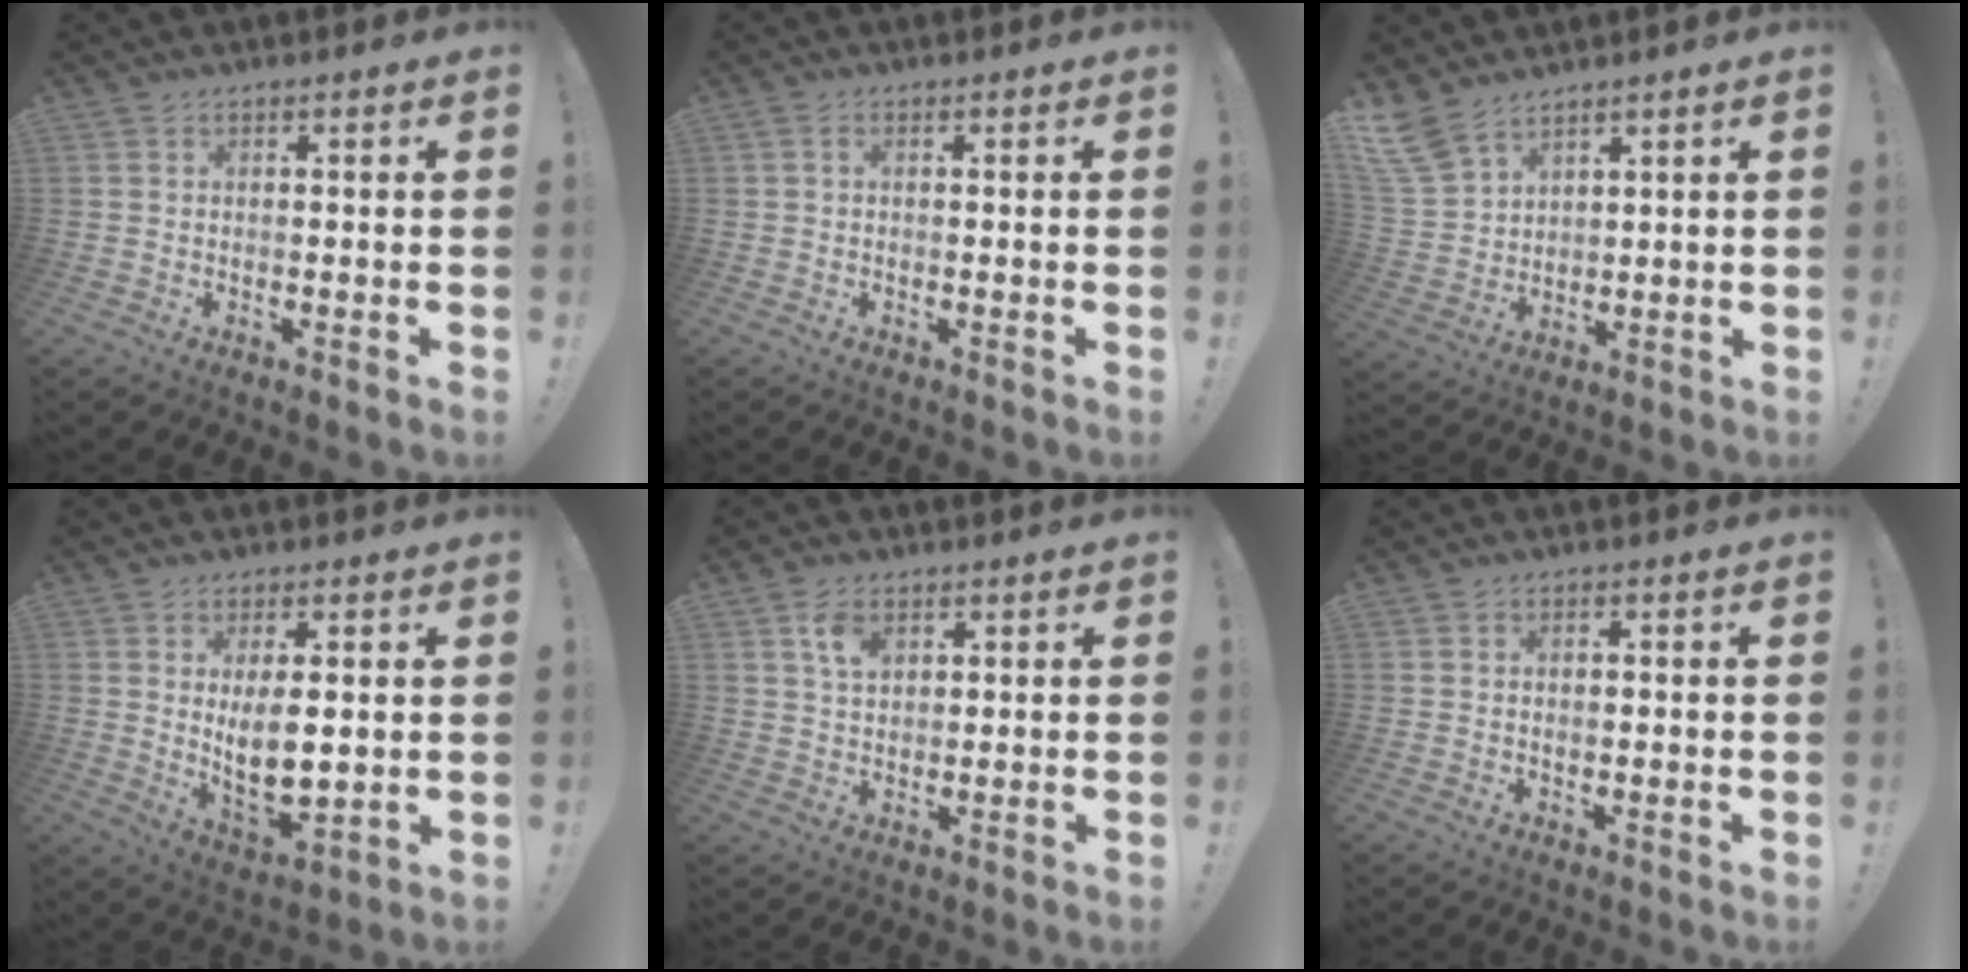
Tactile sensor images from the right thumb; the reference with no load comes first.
{"total": 0.6, "force": [-0.2, 0.0, 0.6], "torque": [-0.013, 0.001, -0.003]}
{"total": 8.4, "force": [6.6, 4.1, 3.3], "torque": [-0.078, -0.041, 0.130]}
{"total": 10.2, "force": [2.0, 4.4, 9.0], "torque": [-0.150, -0.025, 0.035]}
{"total": 5.0, "force": [2.3, 3.0, 3.3], "torque": [-0.048, -0.005, 0.040]}
{"total": 0.9, "force": [0.0, 0.6, 0.7], "torque": [-0.015, 0.004, 0.000]}